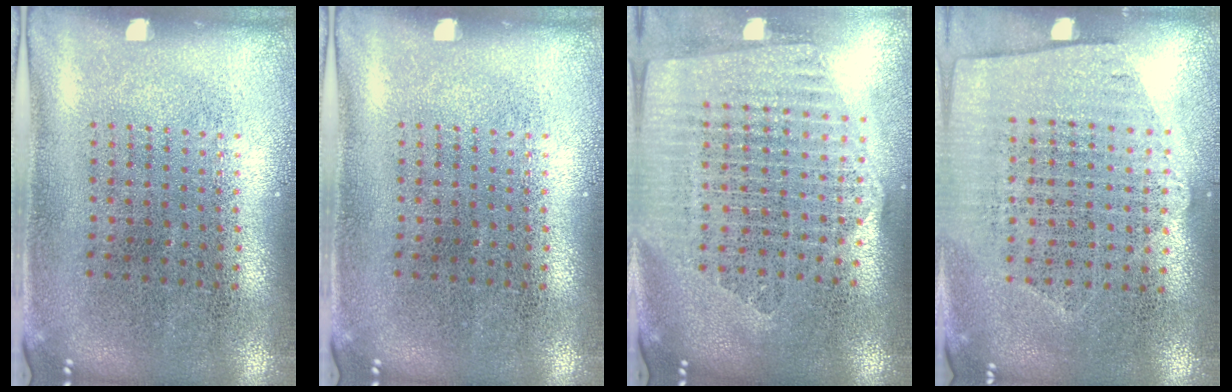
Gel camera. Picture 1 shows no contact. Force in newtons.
{"total": 0.0}
{"total": 2.4, "press": 2.2, "slide": 1.1}
{"total": 1.2, "press": 1.1, "slide": 0.6}